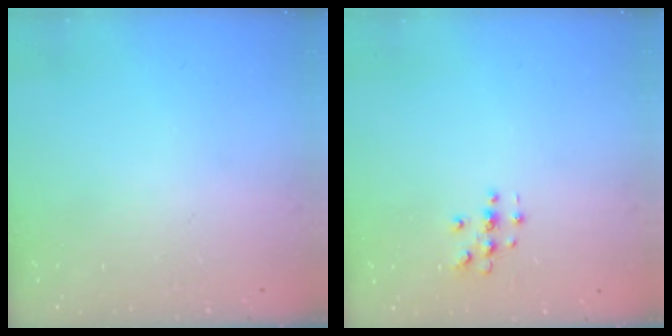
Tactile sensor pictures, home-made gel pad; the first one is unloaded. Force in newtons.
{"total": 2.9, "press": 2.9, "slide": 0.3}